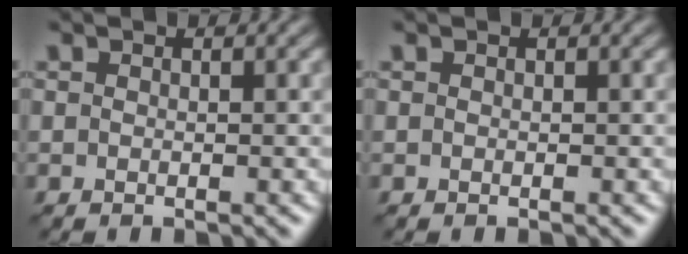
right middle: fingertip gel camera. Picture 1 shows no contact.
{"total": 0.0}